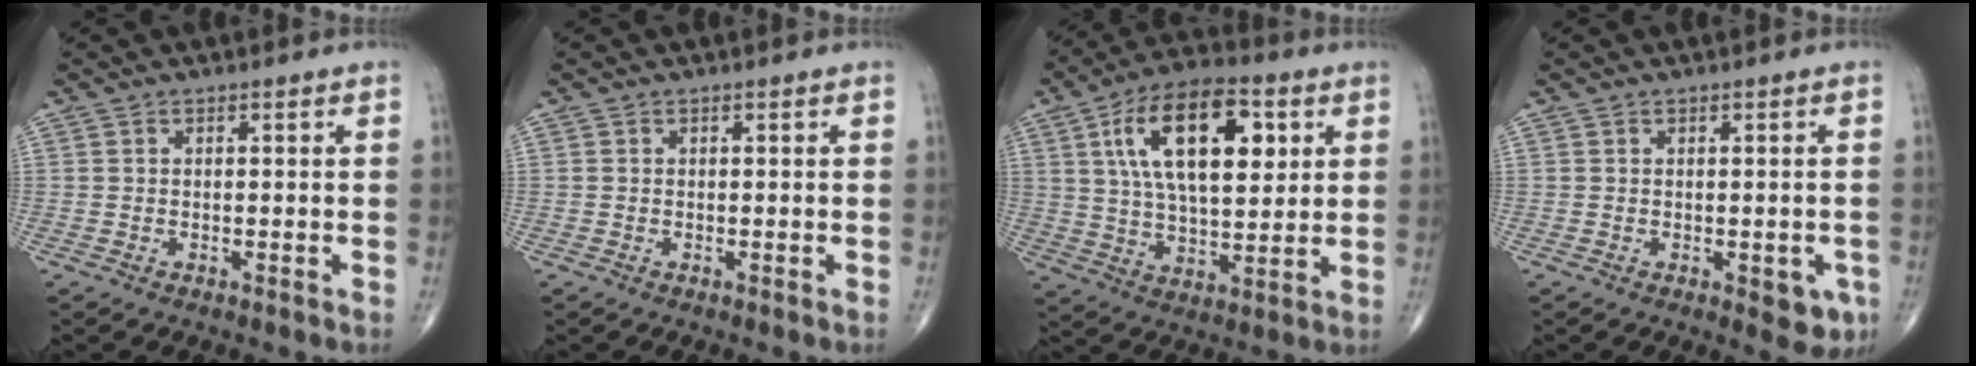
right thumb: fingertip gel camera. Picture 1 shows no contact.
{"total": 0.0}
{"total": 19.4, "force": [6.1, 9.2, 15.9], "torque": [-0.250, -0.005, 0.103]}
{"total": 4.7, "force": [-1.5, 2.4, 3.7], "torque": [-0.018, -0.003, -0.014]}